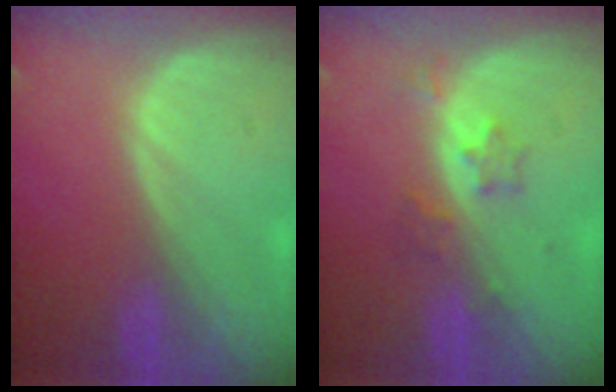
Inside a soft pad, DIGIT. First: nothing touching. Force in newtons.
{"total": 3.5, "press": 3.2, "slide": 1.3}